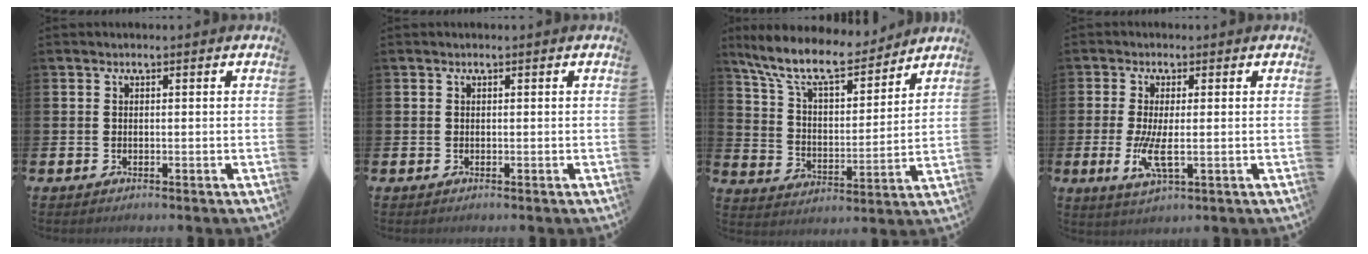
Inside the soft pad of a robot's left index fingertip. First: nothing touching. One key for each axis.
{"total": 0.0}
{"total": 10.9, "fx": 9.4, "fy": 2.9, "fz": 4.6, "tx": -0.126, "ty": -0.057, "tz": 0.166}
{"total": 4.5, "fx": -0.3, "fy": 1.2, "fz": 4.3, "tx": -0.073, "ty": -0.007, "tz": -0.008}